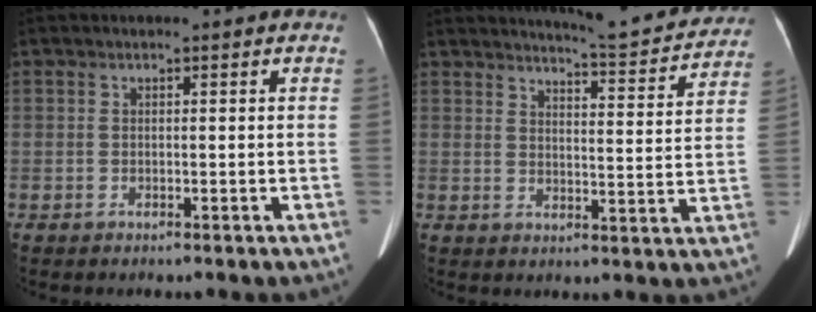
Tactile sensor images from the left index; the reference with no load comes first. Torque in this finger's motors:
{"motor_torque": [-0.01, -0.91, 0.00, 0.00]}